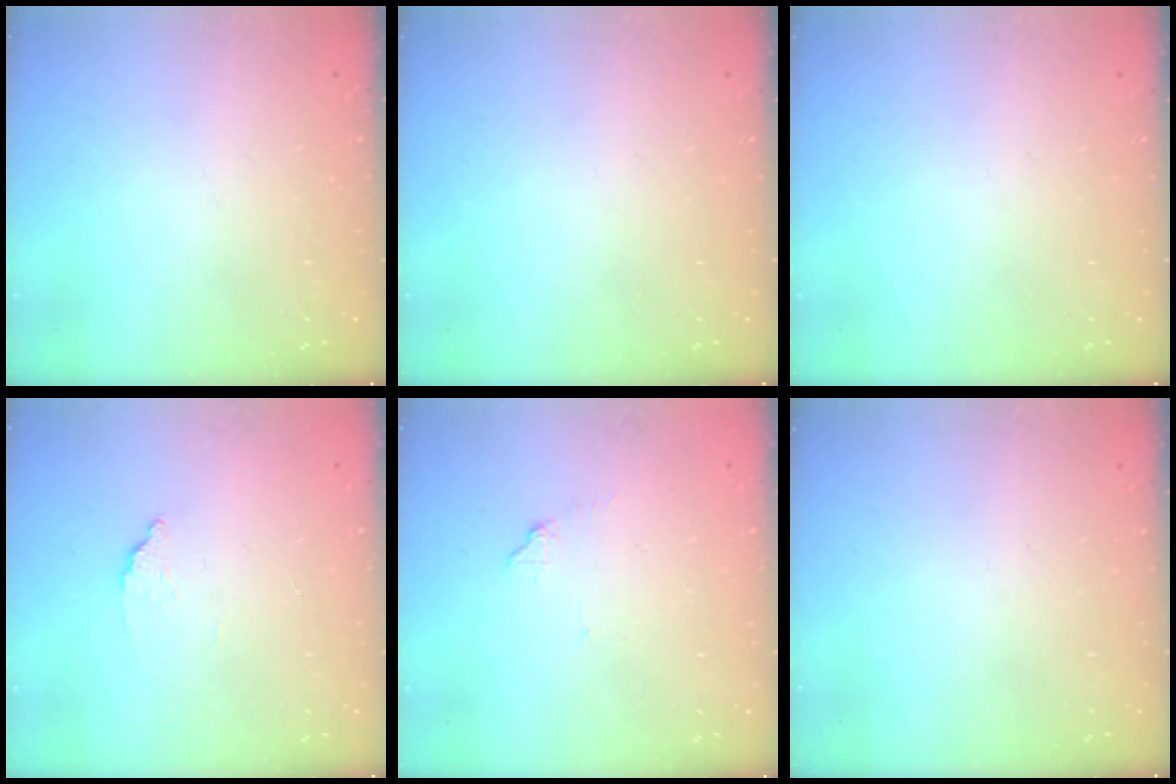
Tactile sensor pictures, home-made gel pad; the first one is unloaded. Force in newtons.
{"total": 0.0}
{"total": 0.0}
{"total": 2.2, "press": 2.2, "slide": 0.2}
{"total": 5.9, "press": 5.9, "slide": 0.3}
{"total": 0.0}